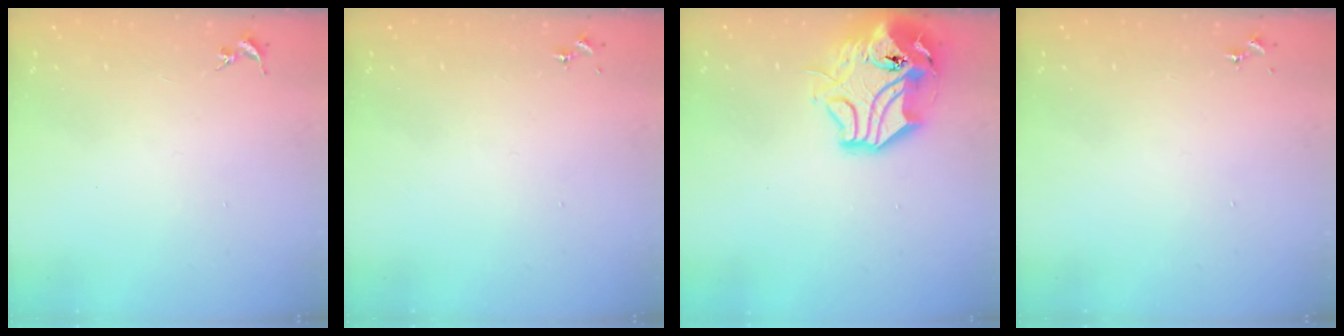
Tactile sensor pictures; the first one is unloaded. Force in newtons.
{"total": 0.0}
{"total": 17.8, "press": 17.5, "slide": 2.8}
{"total": 0.0}